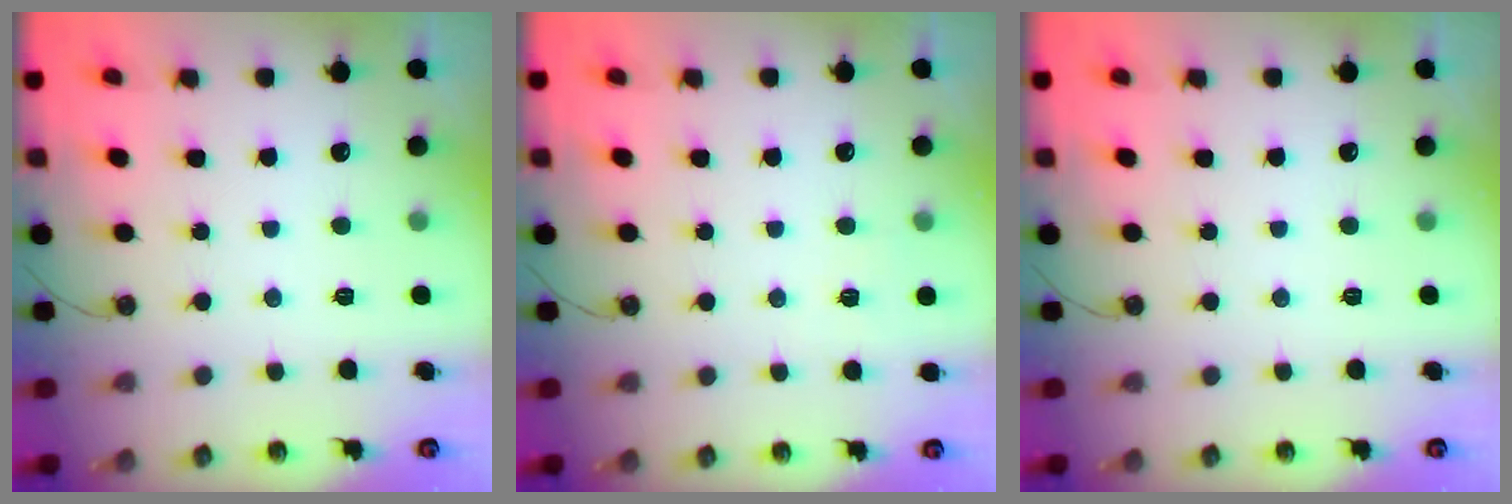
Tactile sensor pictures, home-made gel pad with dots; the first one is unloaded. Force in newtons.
{"total": 2.5, "press": 2.4, "slide": 0.4}
{"total": 0.0}